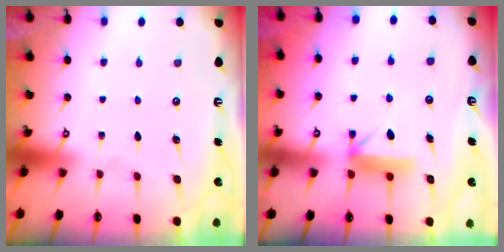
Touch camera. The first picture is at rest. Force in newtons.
{"total": 8.7, "press": 8.7, "slide": 0.7}